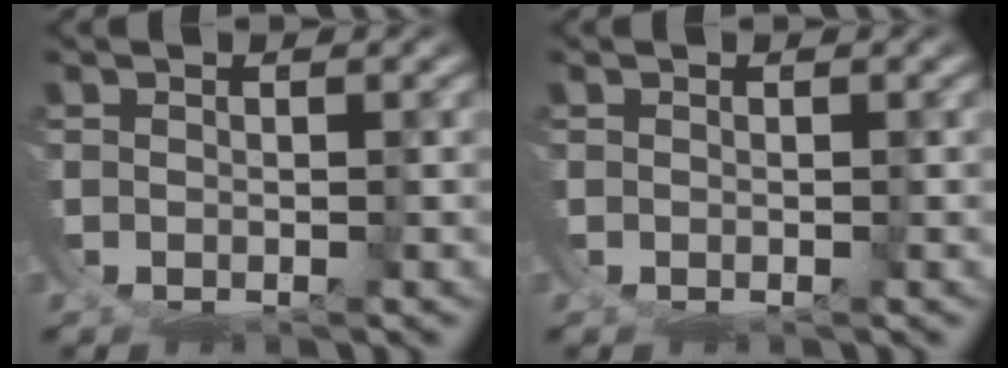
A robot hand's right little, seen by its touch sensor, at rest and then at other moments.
{"total": 0.0}